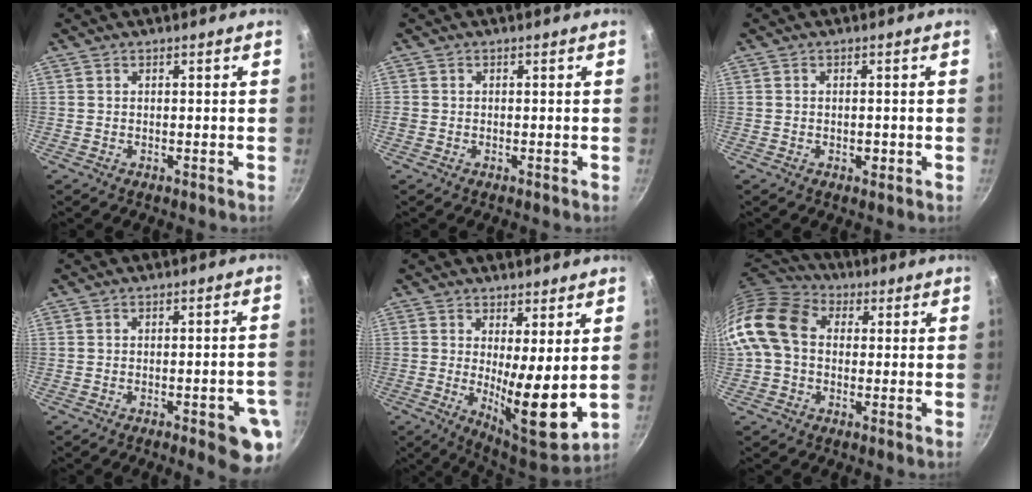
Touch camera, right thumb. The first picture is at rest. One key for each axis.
{"total": 0.6, "fx": -0.1, "fy": 0.6, "fz": 0.1, "tx": -0.003, "ty": 0.002, "tz": -0.001}
{"total": 1.6, "fx": -0.5, "fy": 0.9, "fz": 1.2, "tx": -0.017, "ty": 0.001, "tz": -0.007}
{"total": 8.9, "fx": -3.8, "fy": 2.4, "fz": 7.7, "tx": -0.074, "ty": 0.019, "tz": -0.040}
{"total": 11.9, "fx": 1.3, "fy": 3.2, "fz": 11.4, "tx": -0.167, "ty": -0.043, "tz": 0.027}
{"total": 13.9, "fx": 0.8, "fy": 10.5, "fz": 9.0, "tx": -0.160, "ty": 0.029, "tz": -0.005}